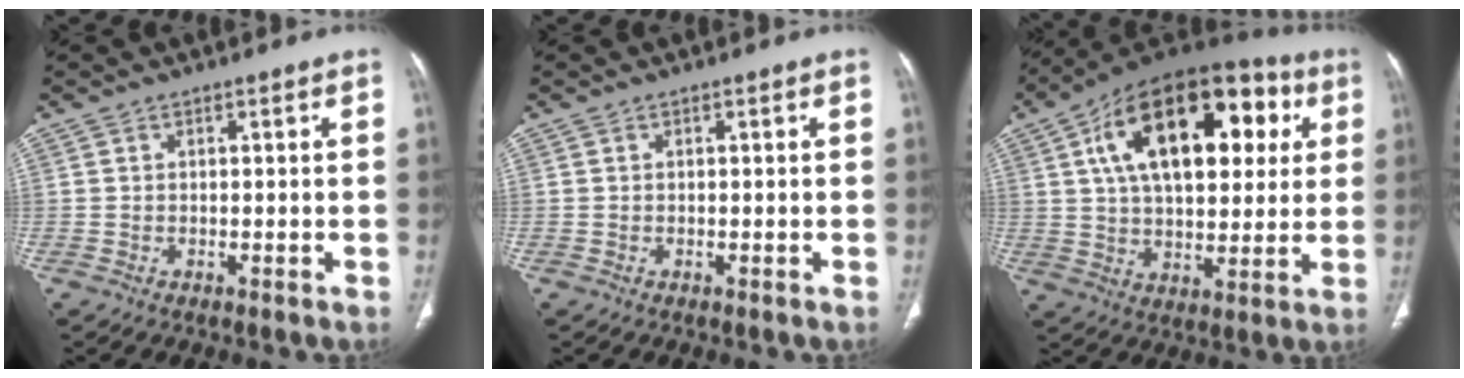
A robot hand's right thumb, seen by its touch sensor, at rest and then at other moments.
{"total": 0.0}
{"total": 26.8, "force": [7.9, 14.4, 21.2], "torque": [-0.312, 0.020, 0.120]}